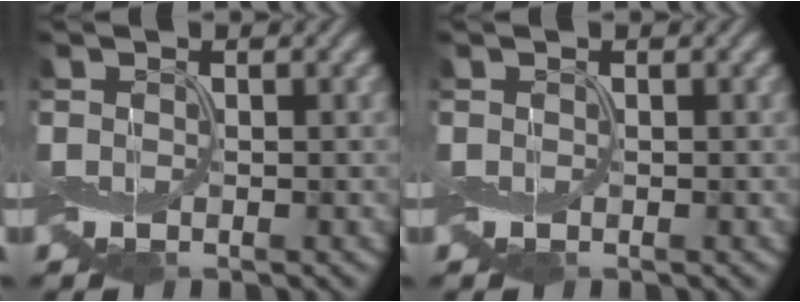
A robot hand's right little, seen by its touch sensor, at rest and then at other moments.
{"total": 0.0}